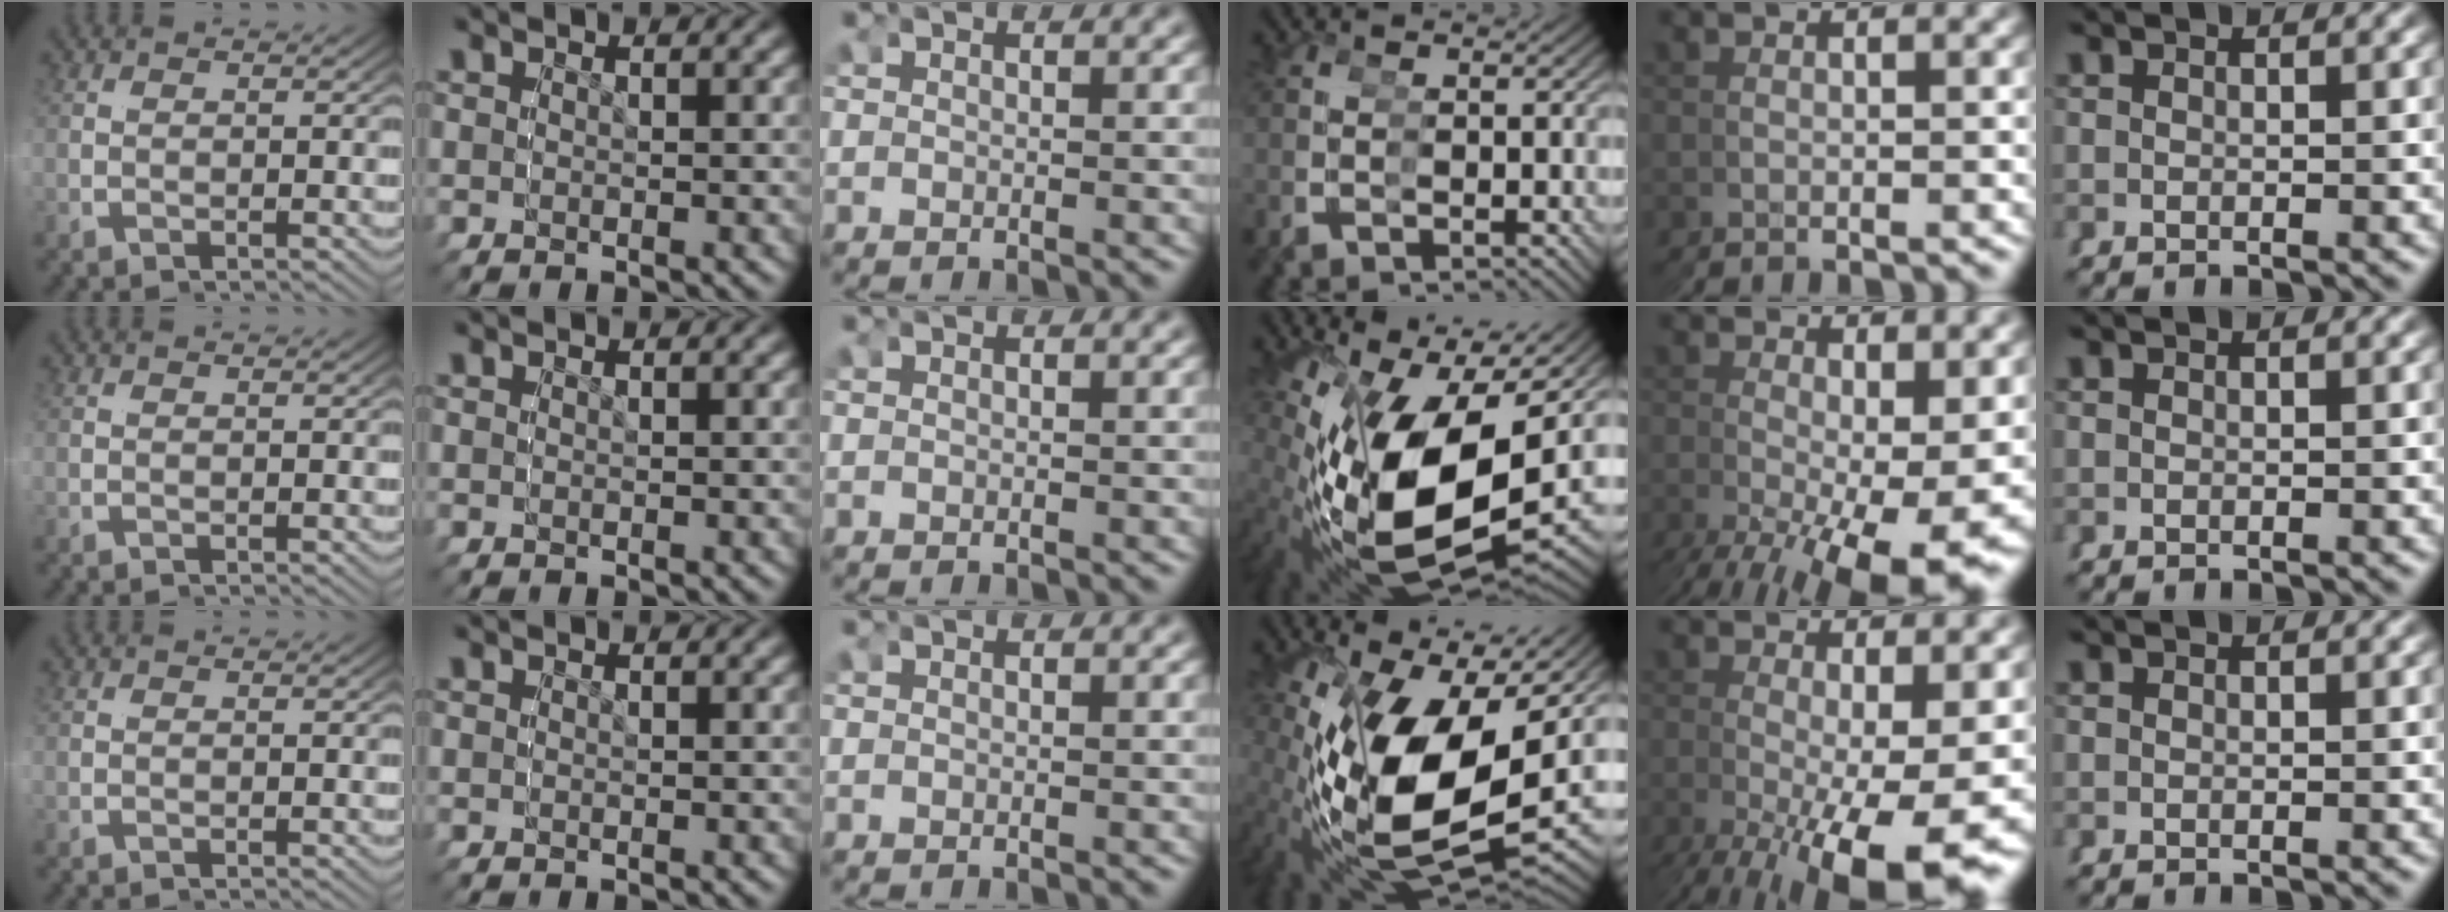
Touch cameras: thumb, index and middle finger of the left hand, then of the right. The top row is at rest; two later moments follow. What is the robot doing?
{"motion": "grasp_and_lifting", "object": "glue stick"}